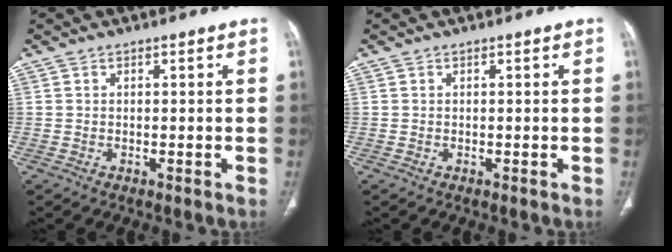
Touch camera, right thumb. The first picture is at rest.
{"total": 0.0}